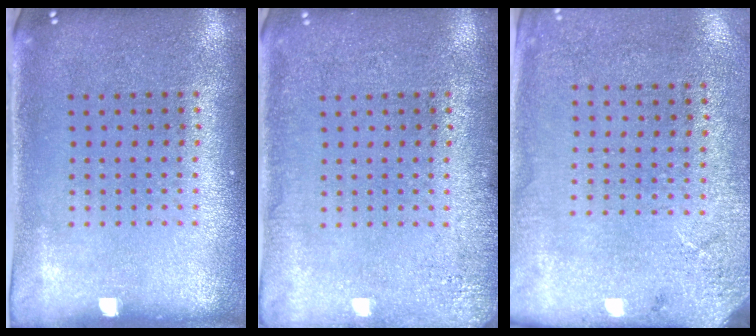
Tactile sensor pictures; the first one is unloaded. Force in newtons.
{"total": 2.0, "press": 2.0, "slide": 0.3}
{"total": 2.7, "press": 2.2, "slide": 1.5}